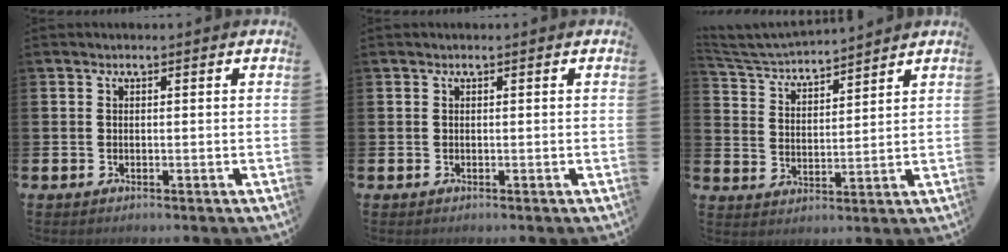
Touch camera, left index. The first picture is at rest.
{"total": 0.0}
{"total": 4.2, "force": [4.2, 0.5, 0.4], "torque": [-0.031, -0.034, 0.070]}